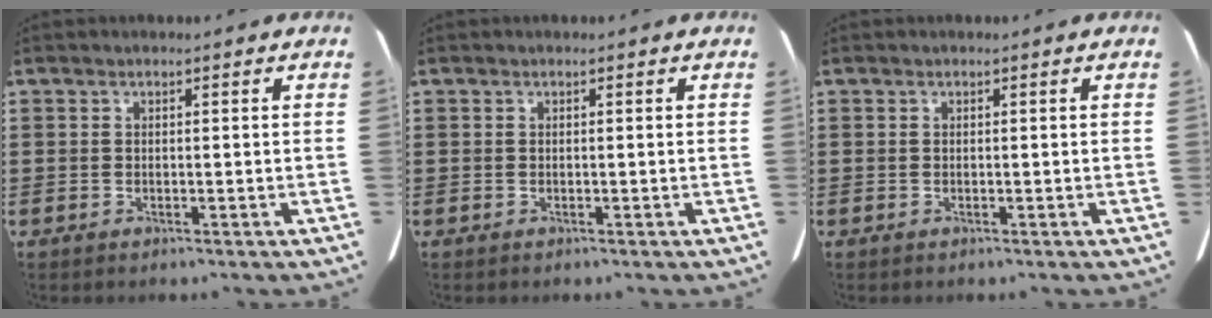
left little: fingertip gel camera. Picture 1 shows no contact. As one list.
[{"total": 0.0}, {"total": 0.0}]